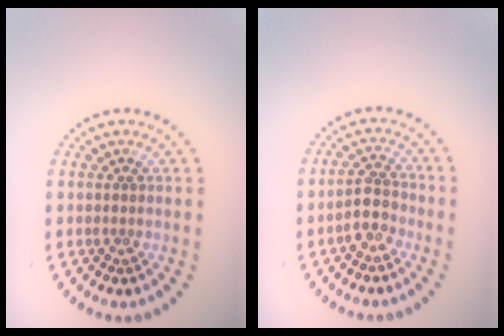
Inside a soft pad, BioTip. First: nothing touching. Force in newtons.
{"total": 2.3, "press": 2.1, "slide": 1.0}